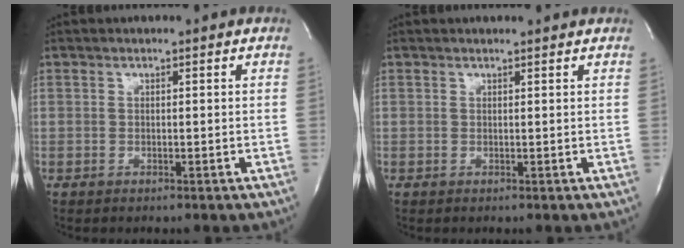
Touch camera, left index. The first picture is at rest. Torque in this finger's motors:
{"motor_torque": [0.12, -0.11, -0.19, -0.03]}